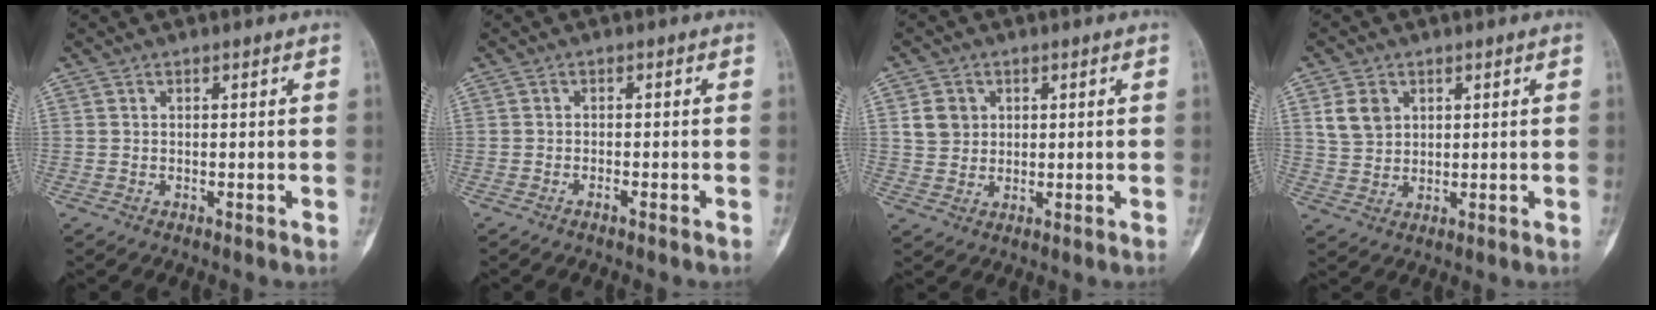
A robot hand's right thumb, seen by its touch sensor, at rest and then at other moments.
{"total": 1.0, "force": [-0.8, 0.1, 0.6], "torque": [-0.011, 0.005, -0.016]}
{"total": 4.8, "force": [1.3, 4.2, 1.9], "torque": [-0.013, -0.003, 0.025]}
{"total": 5.5, "force": [2.1, 4.2, 2.8], "torque": [-0.039, -0.006, 0.045]}